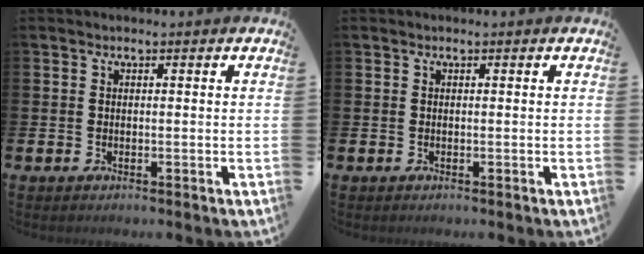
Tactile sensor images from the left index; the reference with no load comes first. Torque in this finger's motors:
{"motor_torque": [0.00, 0.00, 0.00, 0.00]}